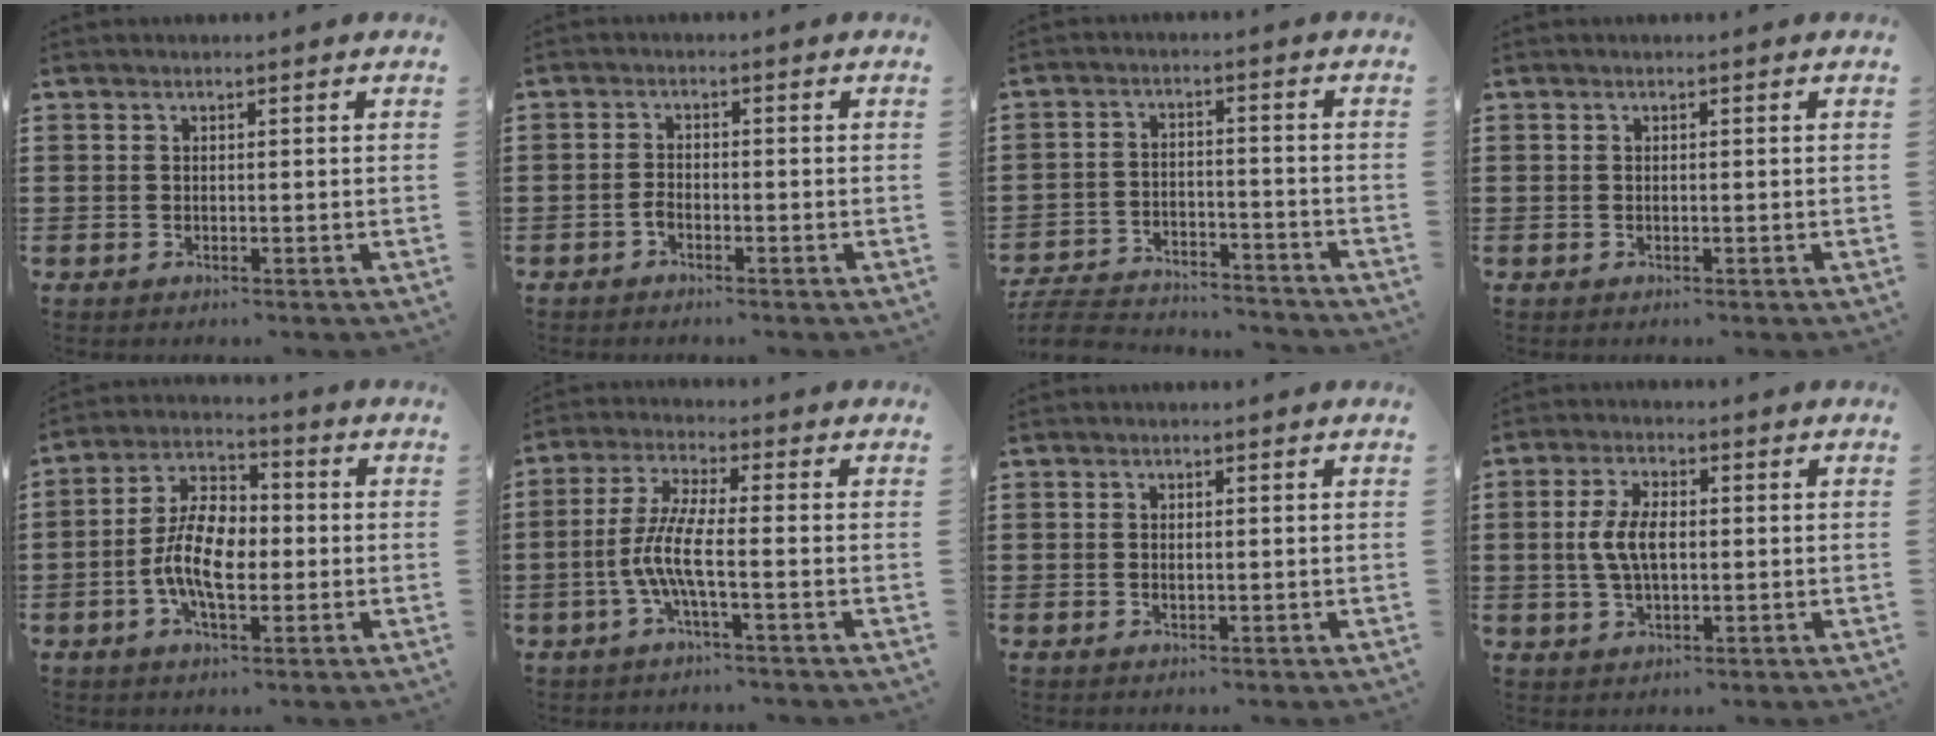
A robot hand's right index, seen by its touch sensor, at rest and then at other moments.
{"total": 1.6, "force": [-1.0, 0.7, 1.0], "torque": [-0.022, 0.000, -0.020]}
{"total": 5.7, "force": [-5.5, 0.8, 1.1], "torque": [-0.033, 0.006, -0.114]}
{"total": 0.0}
{"total": 8.9, "force": [-1.6, 4.6, 7.4], "torque": [-0.164, 0.005, -0.035]}
{"total": 6.8, "force": [-2.1, 1.1, 6.4], "torque": [-0.152, -0.014, -0.051]}
{"total": 0.8, "force": [0.0, 0.3, 0.7], "torque": [-0.014, 0.001, 0.000]}
{"total": 5.8, "force": [0.2, 2.7, 5.2], "torque": [-0.121, 0.001, -0.006]}